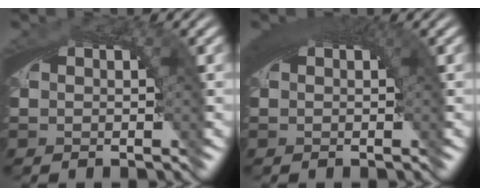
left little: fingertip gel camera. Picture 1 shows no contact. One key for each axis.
{"total": 2.9, "fx": 1.1, "fy": 0.7, "fz": 2.6, "tx": -0.029, "ty": 0.011, "tz": 0.015}